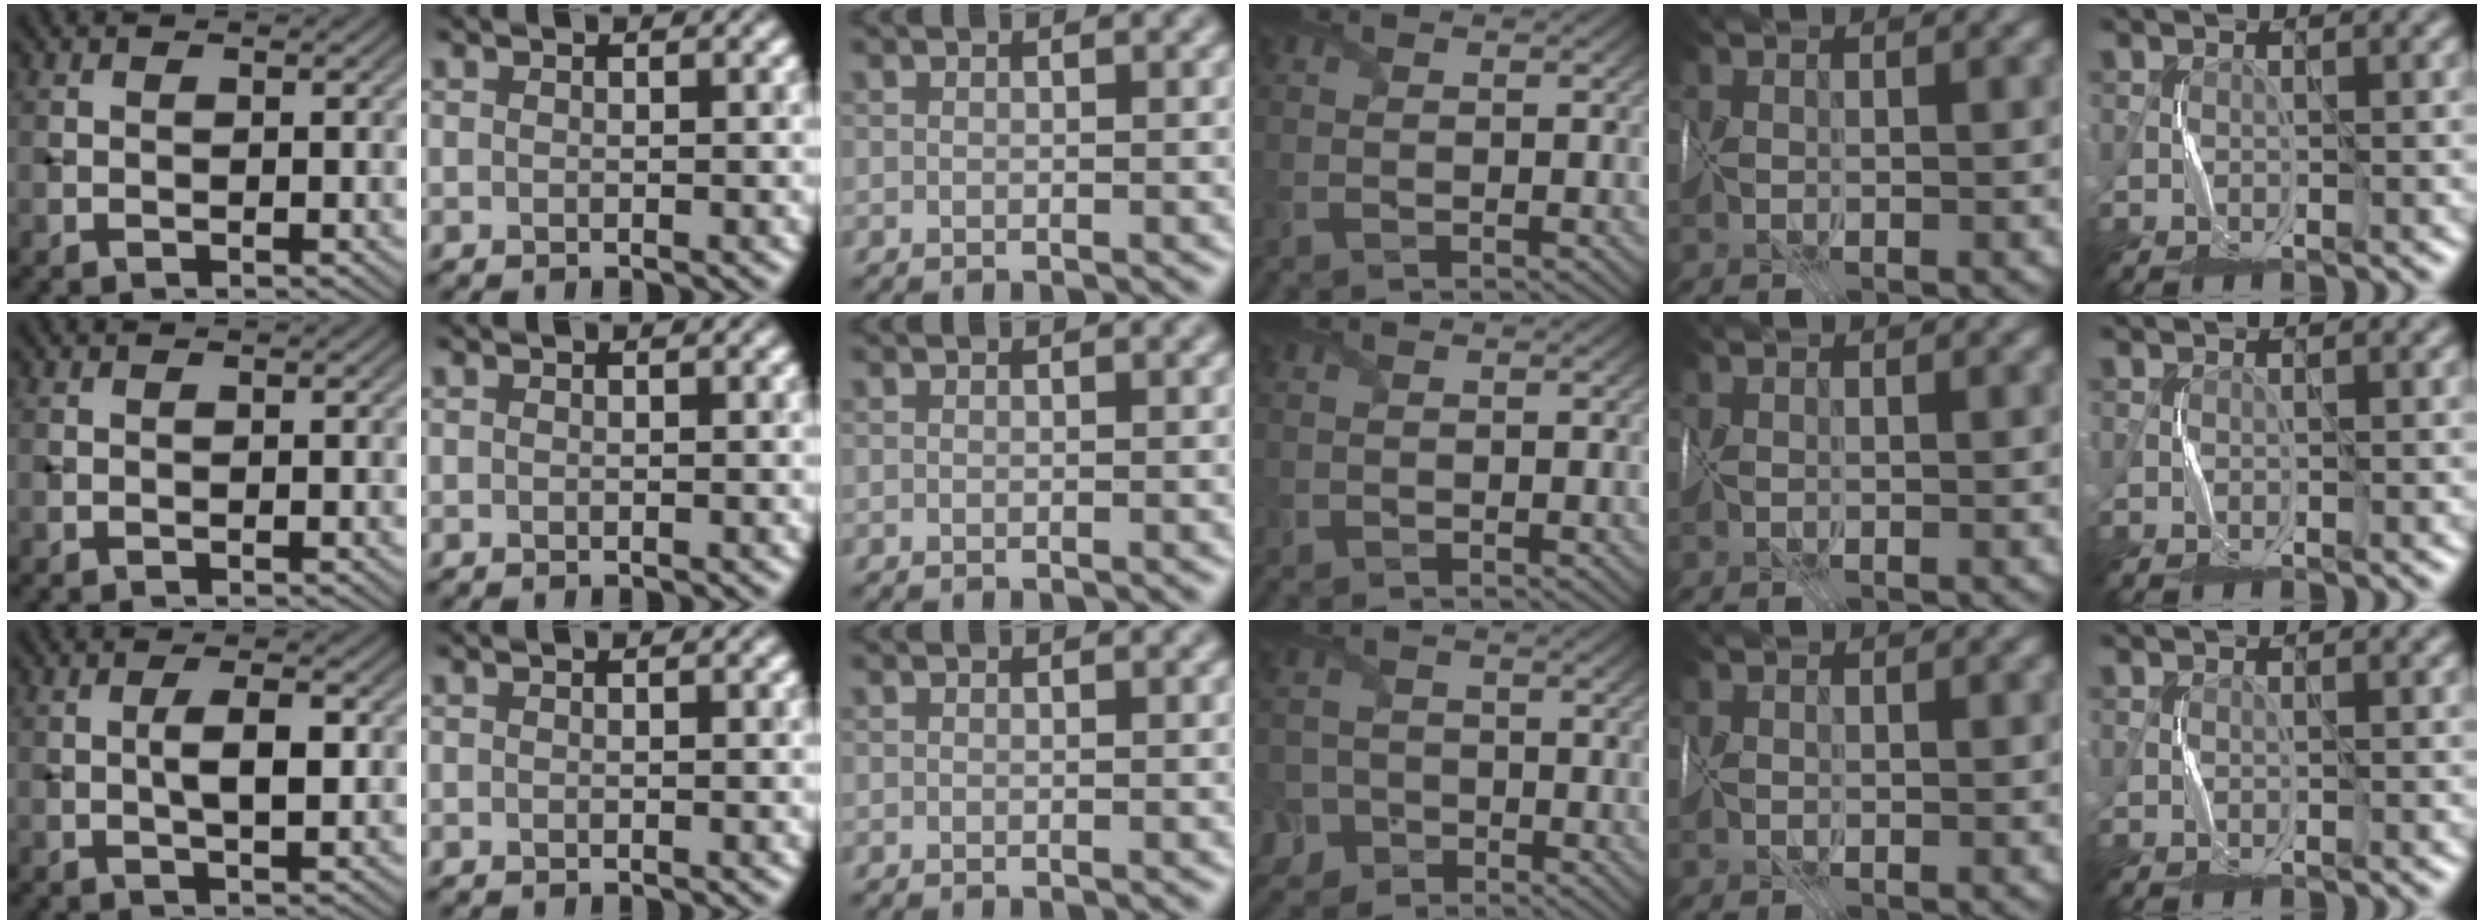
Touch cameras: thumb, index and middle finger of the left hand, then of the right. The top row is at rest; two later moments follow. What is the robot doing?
{"motion": "fold", "object": "map"}